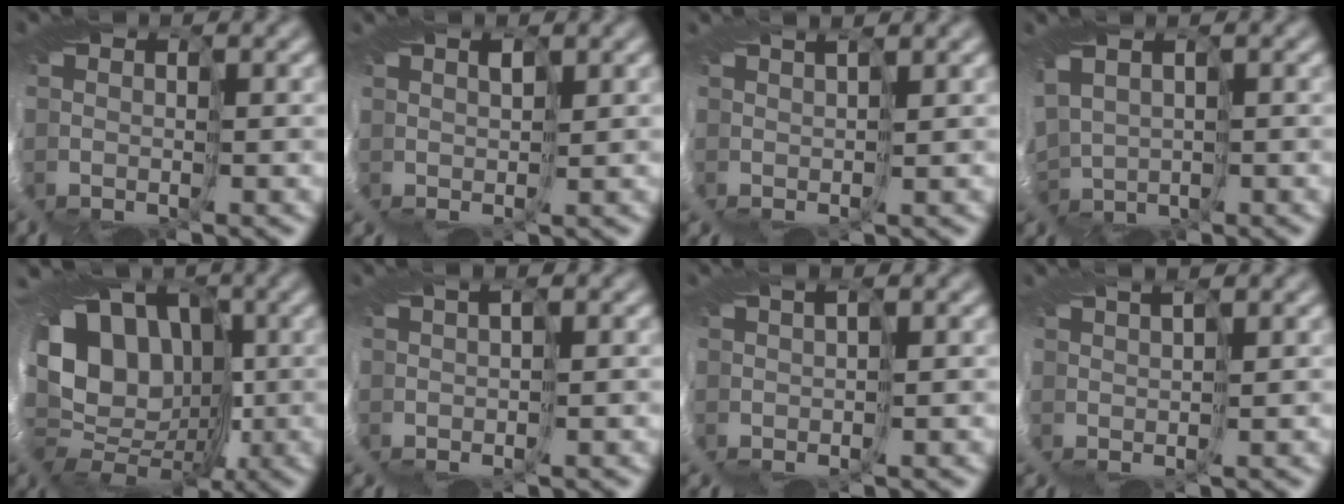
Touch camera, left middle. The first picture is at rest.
{"total": 2.6, "force": [1.1, -1.9, -1.3], "torque": [0.032, 0.010, 0.002]}
{"total": 2.9, "force": [1.9, -2.1, -0.7], "torque": [0.025, 0.027, 0.001]}
{"total": 1.1, "force": [0.1, 0.6, 0.9], "torque": [-0.015, -0.002, -0.018]}
{"total": 11.6, "force": [2.5, 9.5, 6.1], "torque": [-0.082, 0.030, -0.012]}
{"total": 2.2, "force": [0.0, -2.0, -0.8], "torque": [0.034, 0.008, -0.005]}
{"total": 2.1, "force": [0.2, -2.0, -0.7], "torque": [0.031, 0.012, -0.003]}
{"total": 2.7, "force": [1.4, -2.2, -0.8], "torque": [0.029, 0.023, -0.002]}